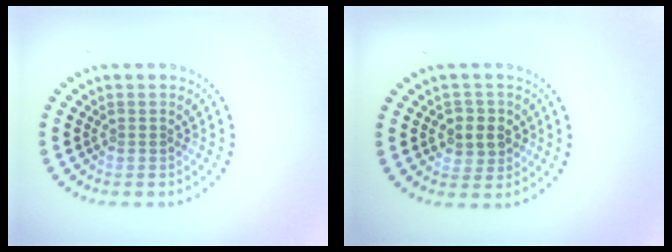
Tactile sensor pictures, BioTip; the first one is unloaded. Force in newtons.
{"total": 2.7, "press": 2.6, "slide": 0.6}